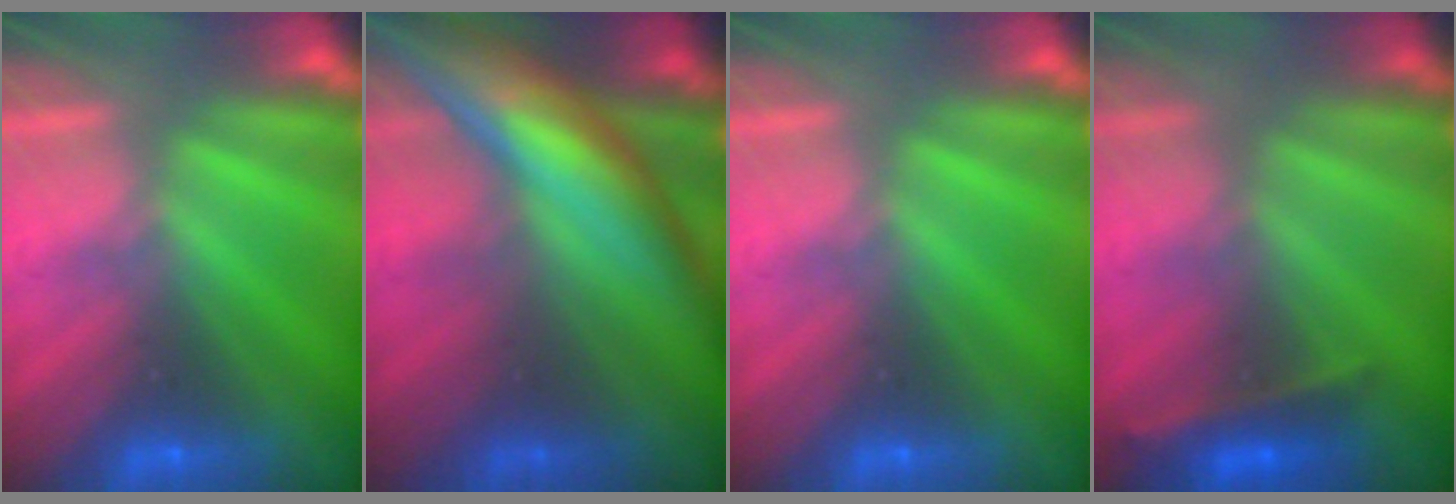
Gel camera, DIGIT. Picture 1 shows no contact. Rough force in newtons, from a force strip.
{"total": 8.1}
{"total": 0.0}
{"total": 2.4}